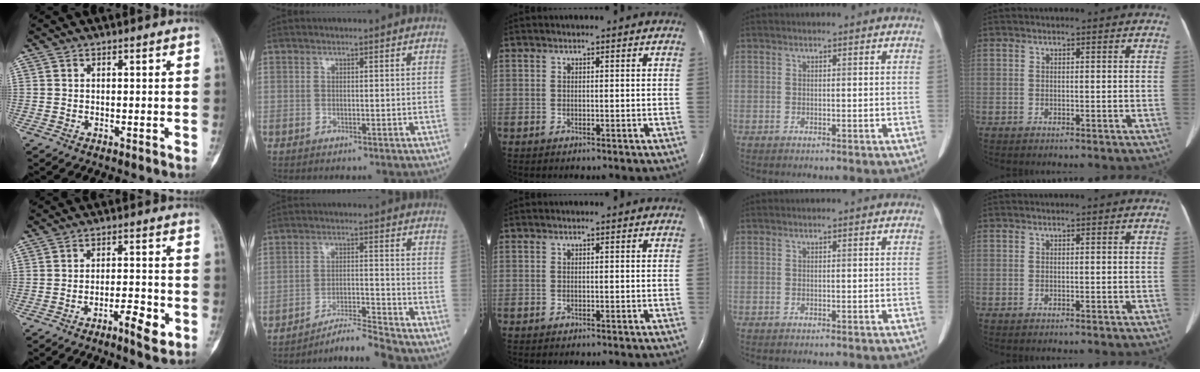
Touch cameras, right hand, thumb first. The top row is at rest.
{"thumb": {"total": 5.8, "force": [-2.8, 1.6, 4.8], "torque": [-0.071, 0.016, -0.044]}, "index": {"total": 6.2, "force": [-6.0, -0.9, 1.2], "torque": [-0.018, -0.004, -0.103]}}